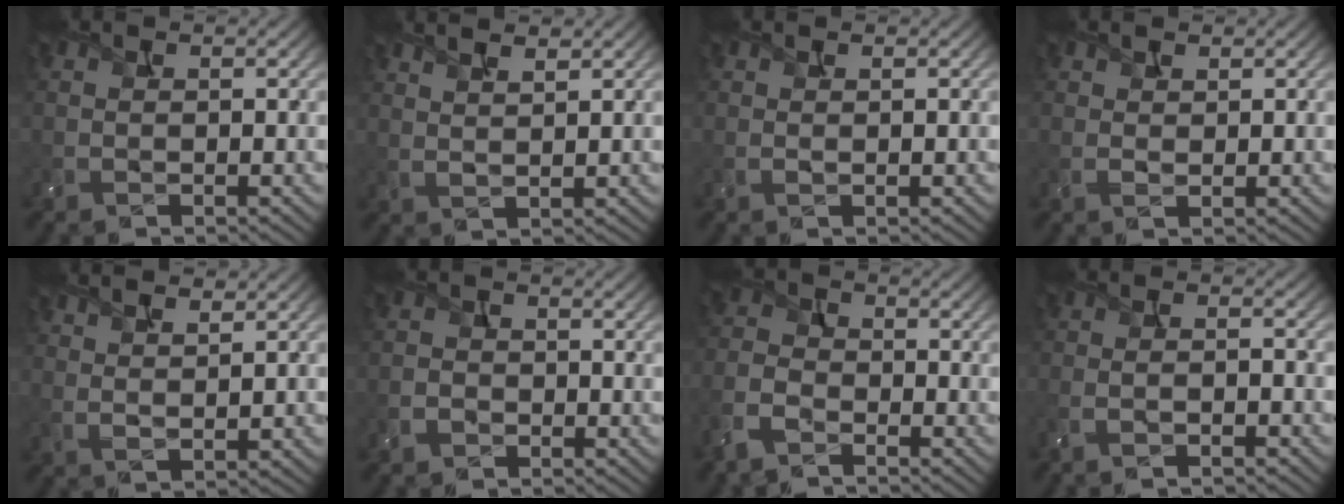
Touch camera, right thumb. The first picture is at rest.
{"total": 3.7, "force": [2.9, 0.7, 2.3], "torque": [-0.032, 0.006, 0.043]}
{"total": 0.9, "force": [0.3, 0.1, 0.8], "torque": [-0.016, 0.003, 0.005]}
{"total": 1.5, "force": [1.0, 0.8, 0.8], "torque": [-0.018, 0.002, 0.018]}
{"total": 4.0, "force": [3.1, 1.0, 2.4], "torque": [-0.043, 0.005, 0.046]}
{"total": 2.0, "force": [-1.1, 1.4, 0.8], "torque": [-0.018, 0.001, -0.030]}
{"total": 5.6, "force": [-3.6, 3.0, 3.0], "torque": [-0.078, -0.006, -0.089]}
{"total": 3.5, "force": [-2.2, 0.7, 2.6], "torque": [-0.043, 0.005, -0.046]}